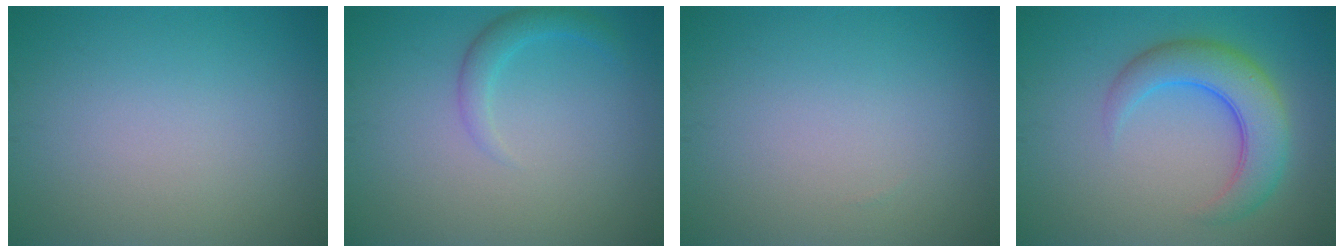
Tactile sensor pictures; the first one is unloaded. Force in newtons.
{"total": 1.9, "press": 1.9, "slide": 0.1}
{"total": 0.0}
{"total": 5.7, "press": 5.7, "slide": 0.1}